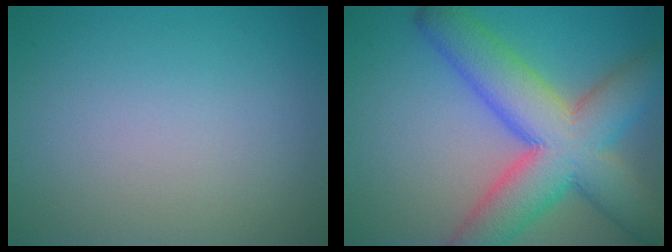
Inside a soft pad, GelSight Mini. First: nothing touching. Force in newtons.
{"total": 11.4, "press": 11.4, "slide": 0.5}